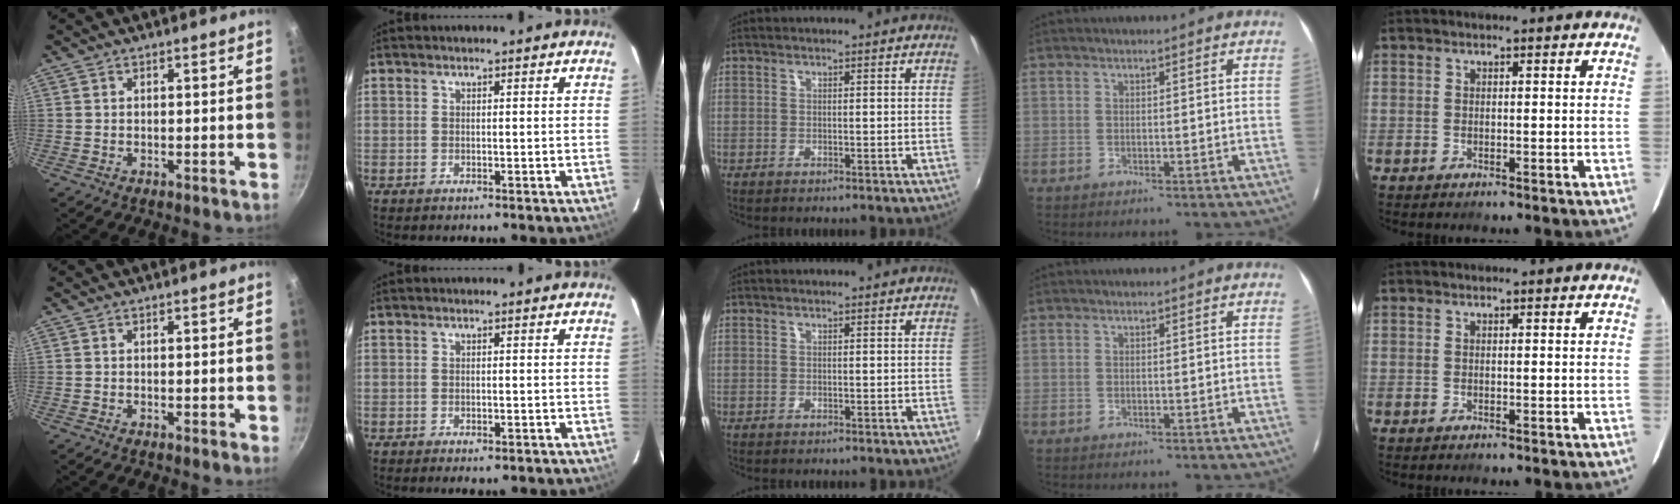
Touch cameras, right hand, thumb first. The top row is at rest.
{"thumb": {"total": 0.5, "force": [0.1, 0.2, 0.5], "torque": [-0.005, -0.002, 0.000]}, "index": {"total": 2.2, "force": [-1.7, 0.7, 1.2], "torque": [-0.024, -0.008, -0.026]}}